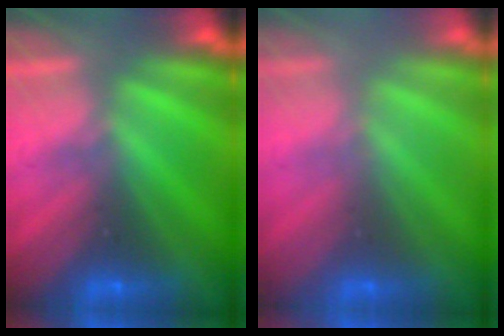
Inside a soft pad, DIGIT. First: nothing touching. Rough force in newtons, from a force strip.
{"total": 2.9}